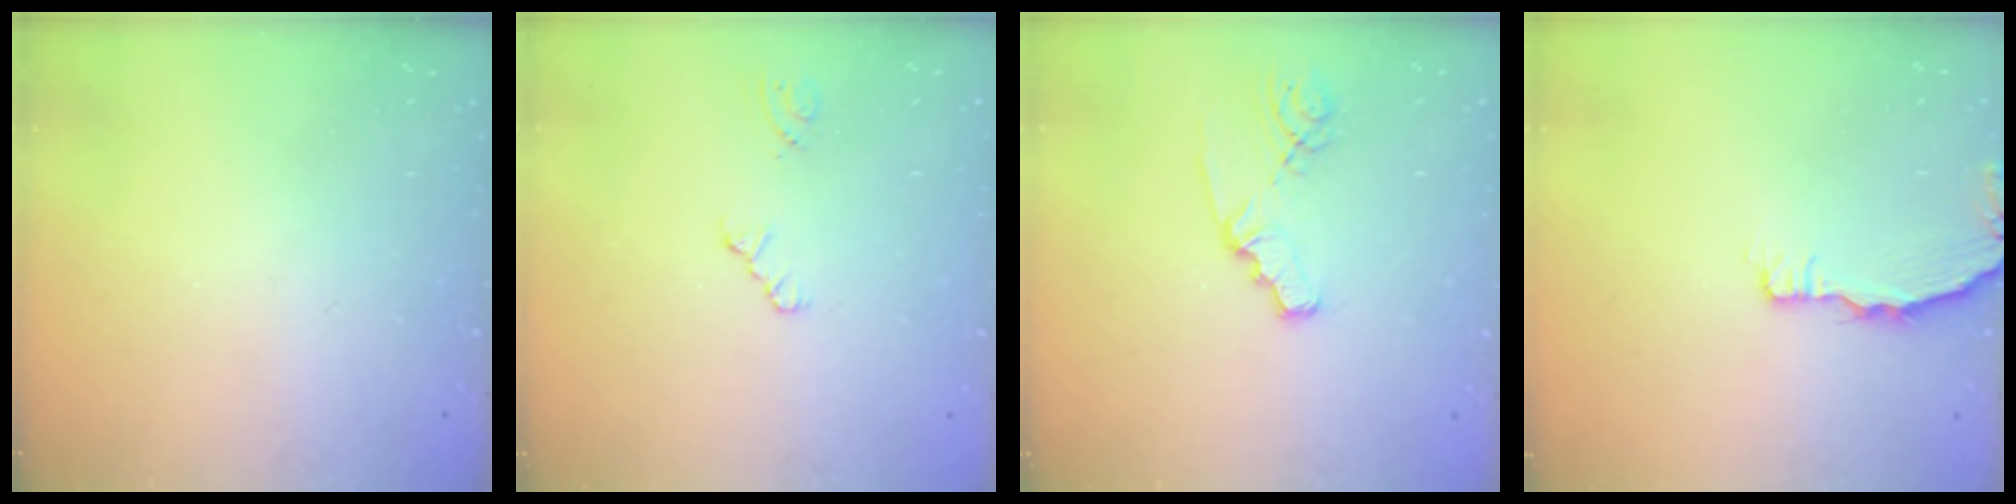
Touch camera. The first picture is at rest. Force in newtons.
{"total": 1.2, "press": 1.2, "slide": 0.2}
{"total": 3.6, "press": 3.5, "slide": 0.3}
{"total": 3.3, "press": 3.3, "slide": 0.2}